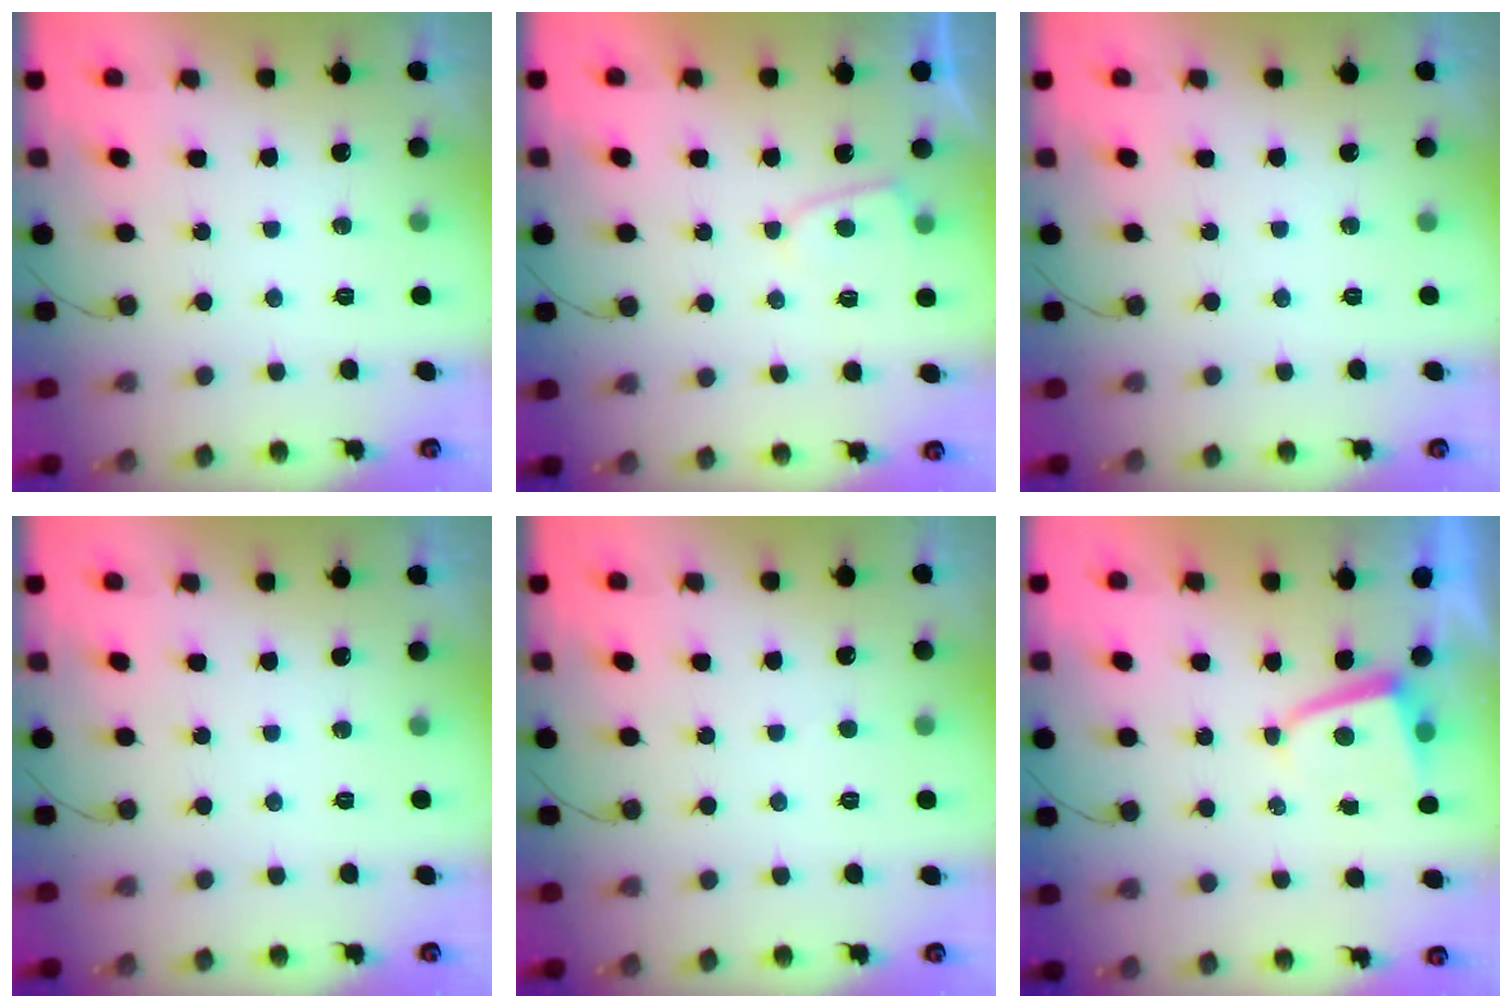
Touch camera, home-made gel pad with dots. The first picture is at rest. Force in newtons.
{"total": 3.0, "press": 3.0, "slide": 0.5}
{"total": 0.0}
{"total": 0.0}
{"total": 2.3, "press": 2.3, "slide": 0.2}
{"total": 2.0, "press": 1.9, "slide": 0.3}